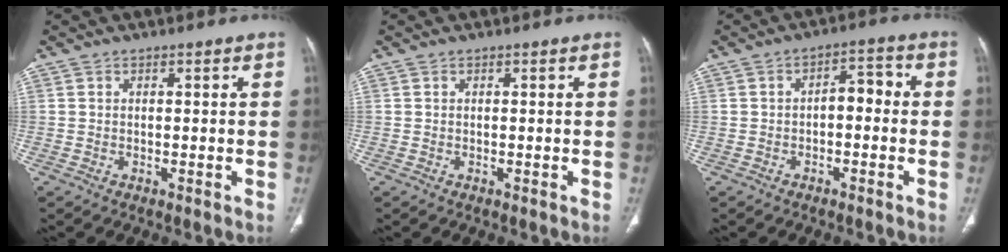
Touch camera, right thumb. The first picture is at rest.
{"total": 0.0}
{"total": 4.8, "force": [-0.7, 2.8, 3.8], "torque": [-0.040, 0.029, -0.018]}